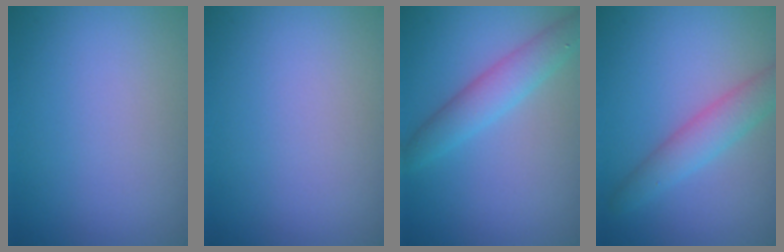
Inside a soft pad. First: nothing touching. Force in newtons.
{"total": 0.0}
{"total": 3.4, "press": 3.4, "slide": 0.1}
{"total": 3.3, "press": 3.3, "slide": 0.1}